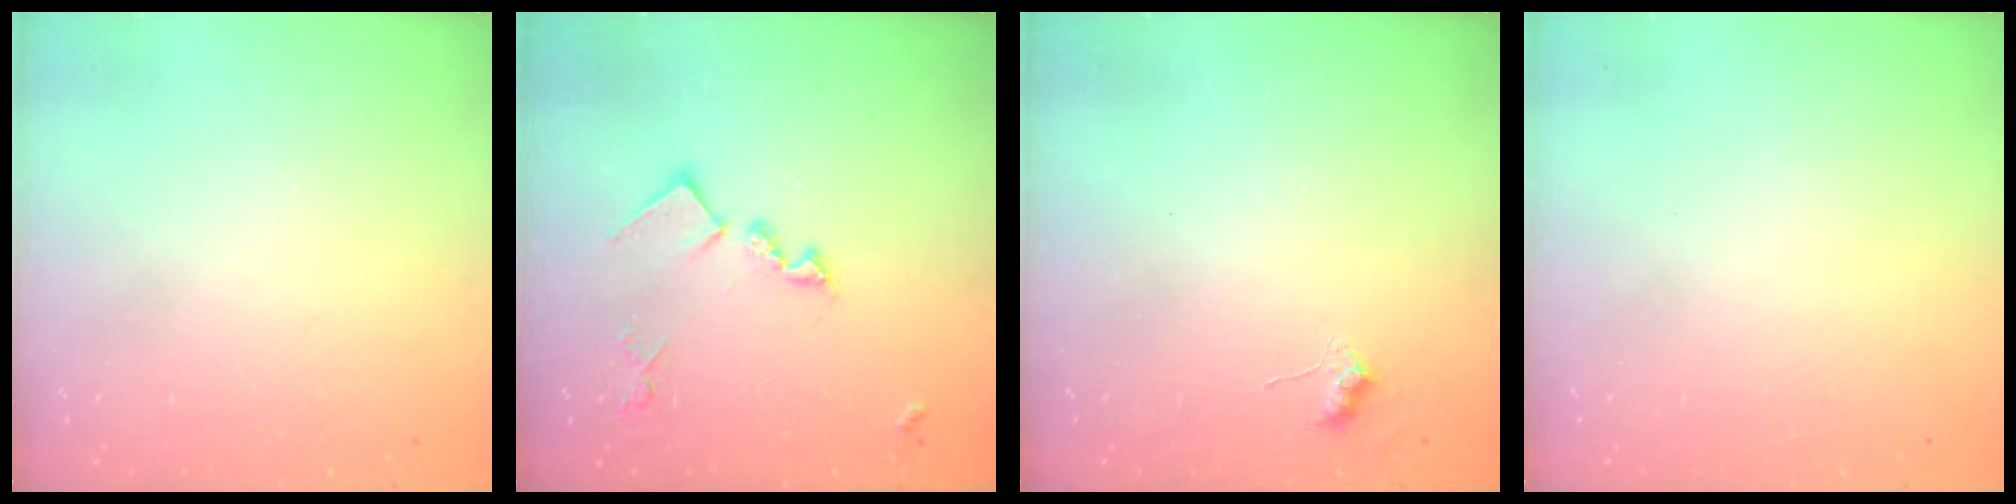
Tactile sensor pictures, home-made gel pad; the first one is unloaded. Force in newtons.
{"total": 13.9, "press": 13.9, "slide": 0.2}
{"total": 6.5, "press": 6.4, "slide": 0.9}
{"total": 0.0}